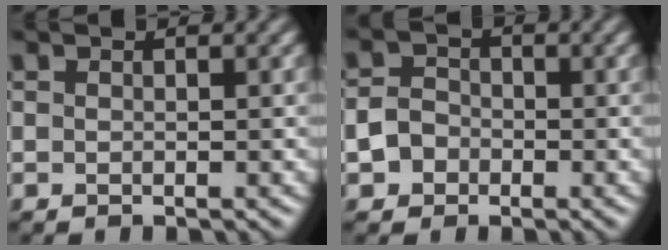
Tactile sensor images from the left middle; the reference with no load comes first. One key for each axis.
{"total": 2.6, "fx": -1.1, "fy": 2.2, "fz": 0.8, "tx": -0.001, "ty": 0.003, "tz": -0.028}